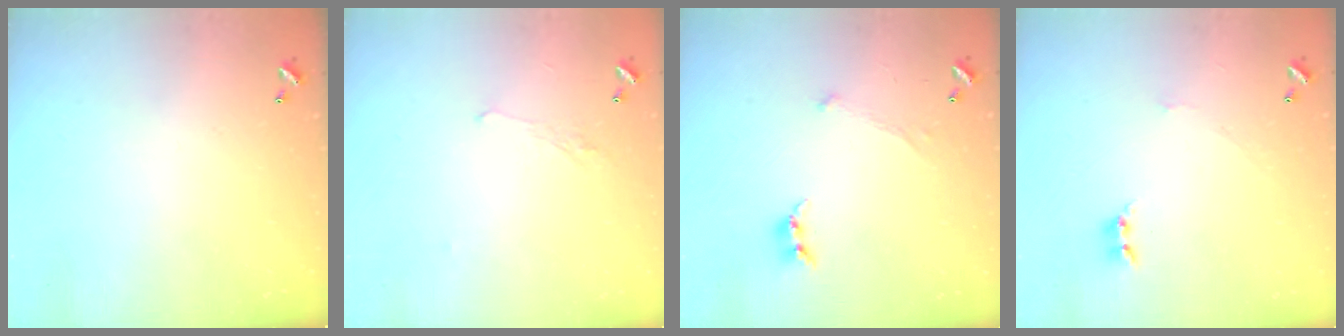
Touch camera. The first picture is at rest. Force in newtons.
{"total": 1.7, "press": 1.6, "slide": 0.6}
{"total": 0.6, "press": 0.6, "slide": 0.3}
{"total": 0.9, "press": 0.8, "slide": 0.4}